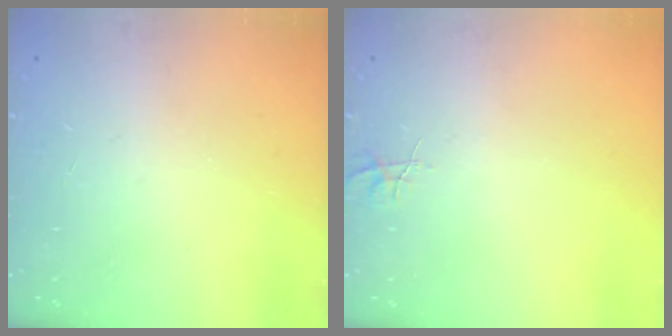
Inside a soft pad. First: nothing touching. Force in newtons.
{"total": 3.6, "press": 3.6, "slide": 0.3}